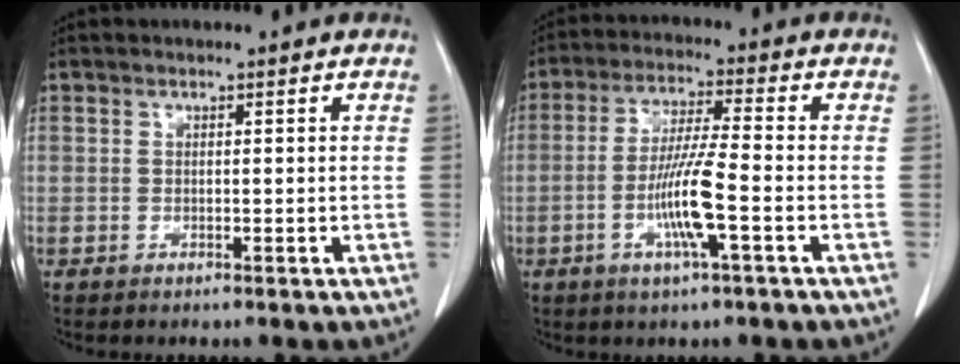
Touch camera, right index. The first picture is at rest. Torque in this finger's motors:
{"motor_torque": [1.39, -0.44, 0.35, 0.11]}